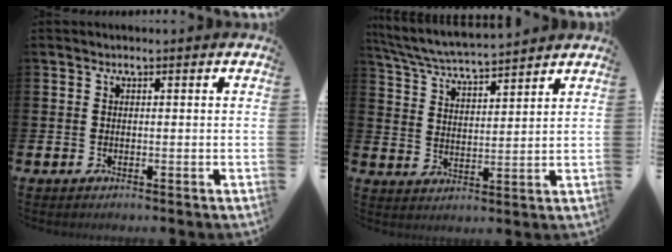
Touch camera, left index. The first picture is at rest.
{"total": 5.8, "force": [5.7, 0.2, 1.2], "torque": [-0.044, -0.038, 0.098]}